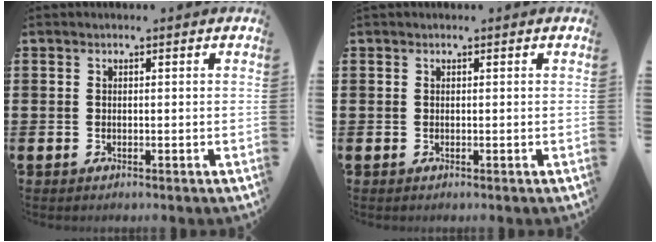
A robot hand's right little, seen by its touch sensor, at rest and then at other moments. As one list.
[{"total": 0.0}]